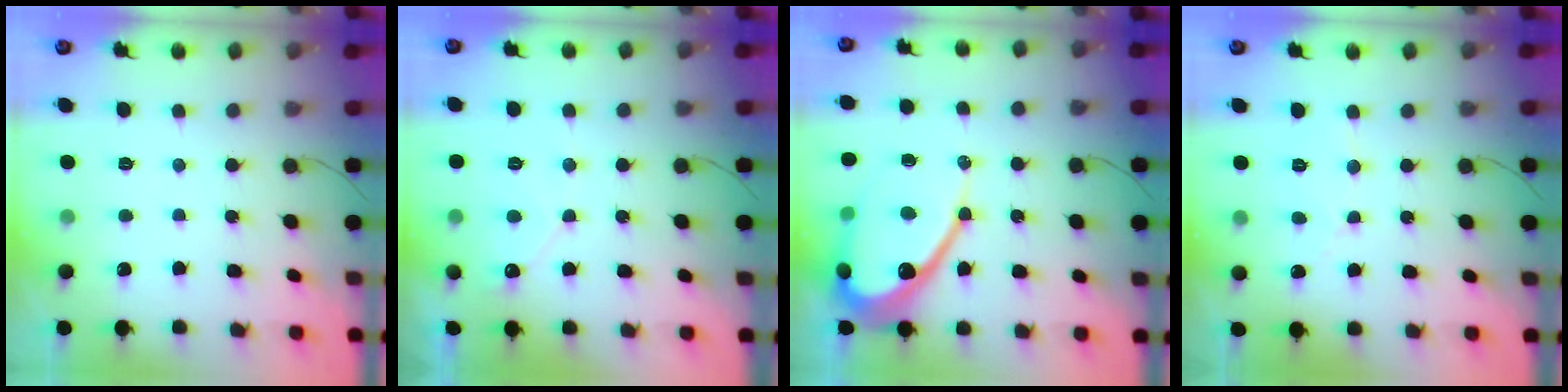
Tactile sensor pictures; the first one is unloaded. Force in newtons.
{"total": 5.1, "press": 5.1, "slide": 0.4}
{"total": 17.4, "press": 17.3, "slide": 1.4}
{"total": 4.3, "press": 4.2, "slide": 0.5}